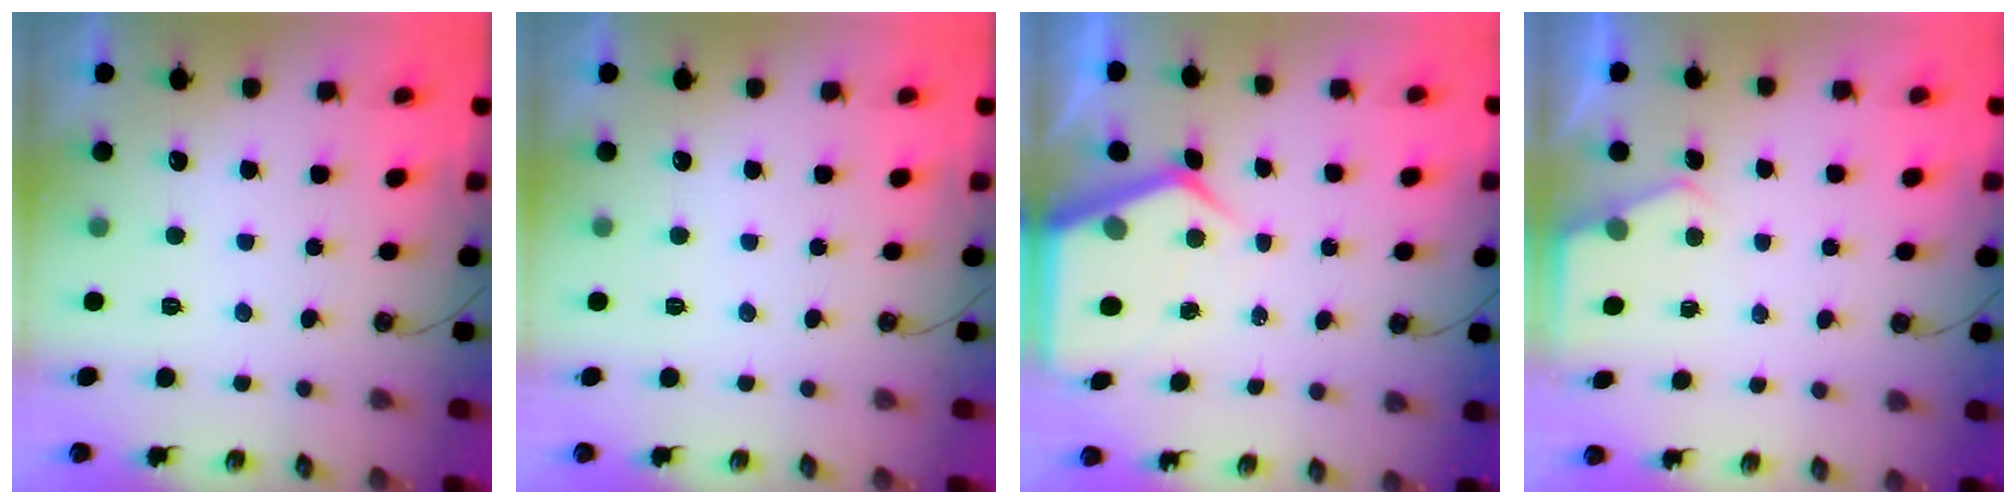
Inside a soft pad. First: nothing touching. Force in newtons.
{"total": 0.0}
{"total": 6.2, "press": 6.2, "slide": 0.6}
{"total": 2.3, "press": 2.3, "slide": 0.4}